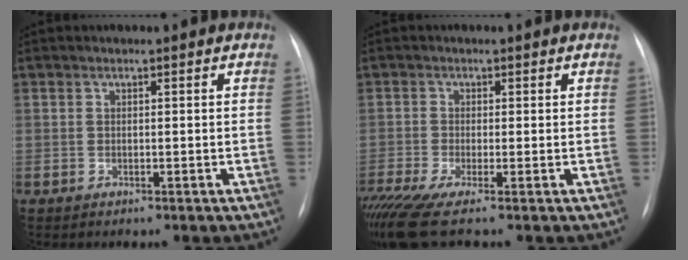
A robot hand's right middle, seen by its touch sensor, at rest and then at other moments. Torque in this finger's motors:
{"motor_torque": [1.06, -1.08, 0.47, 0.16]}